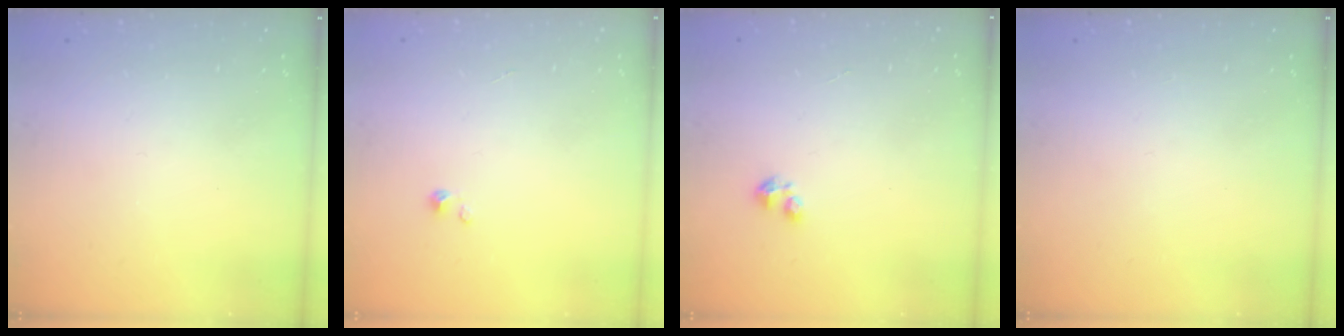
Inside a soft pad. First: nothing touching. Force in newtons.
{"total": 0.7, "press": 0.7, "slide": 0.1}
{"total": 1.8, "press": 1.8, "slide": 0.4}
{"total": 0.0}